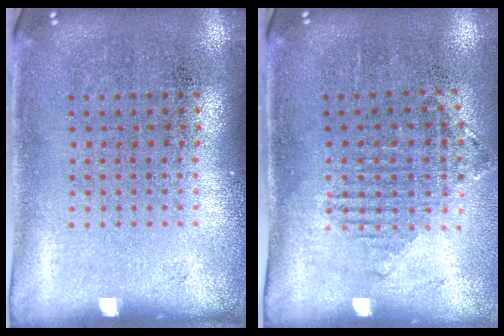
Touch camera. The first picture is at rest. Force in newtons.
{"total": 1.1, "press": 0.9, "slide": 0.5}